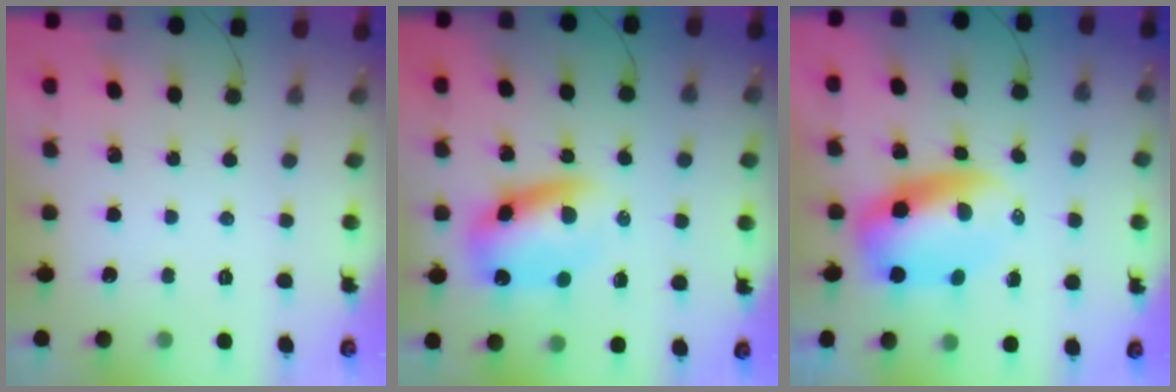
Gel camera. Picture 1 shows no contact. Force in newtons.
{"total": 8.7, "press": 8.5, "slide": 2.1}
{"total": 7.8, "press": 7.4, "slide": 2.3}